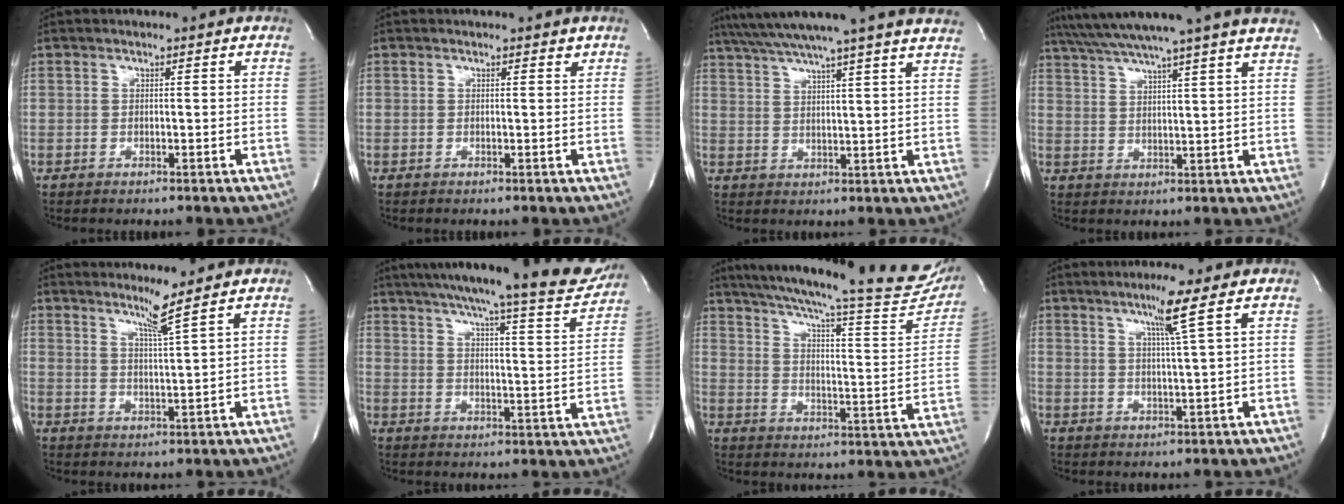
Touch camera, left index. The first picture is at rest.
{"total": 0.6, "force": [0.5, 0.3, 0.2], "torque": [-0.008, -0.002, 0.004]}
{"total": 20.8, "force": [18.3, -1.2, 9.9], "torque": [-0.172, -0.007, 0.240]}
{"total": 18.2, "force": [15.8, -1.7, 8.8], "torque": [-0.156, -0.002, 0.212]}
{"total": 3.7, "force": [2.7, -1.6, 2.0], "torque": [-0.040, -0.019, 0.053]}
{"total": 20.0, "force": [18.0, 1.2, 8.7], "torque": [-0.130, -0.039, 0.230]}
{"total": 29.6, "force": [25.3, 3.9, 14.8], "torque": [-0.234, -0.053, 0.319]}
{"total": 5.0, "force": [2.6, -1.6, 4.0], "torque": [-0.074, -0.011, 0.049]}